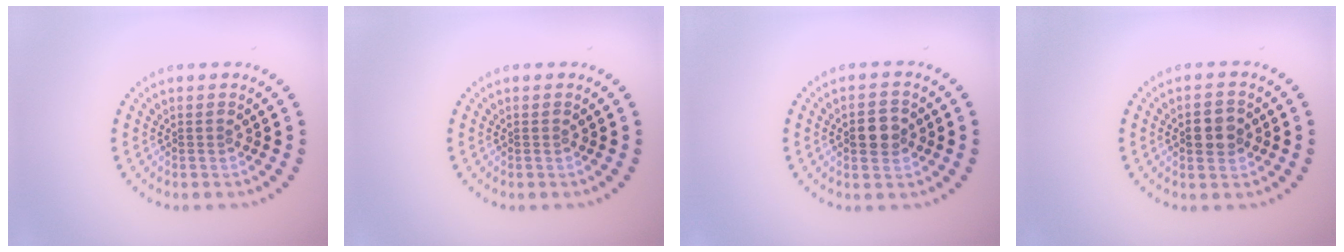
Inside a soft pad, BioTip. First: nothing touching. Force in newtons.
{"total": 0.0}
{"total": 2.8, "press": 2.8, "slide": 0.1}
{"total": 2.8, "press": 2.8, "slide": 0.3}